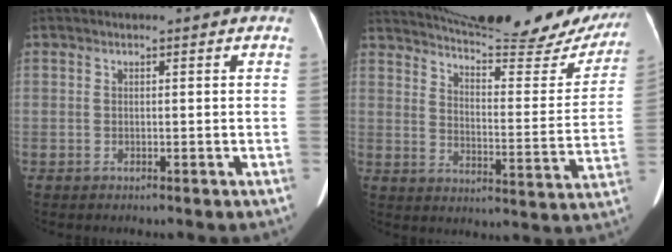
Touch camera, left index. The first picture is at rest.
{"total": 26.0, "force": [23.5, 3.5, 10.5], "torque": [-0.158, -0.062, 0.298]}